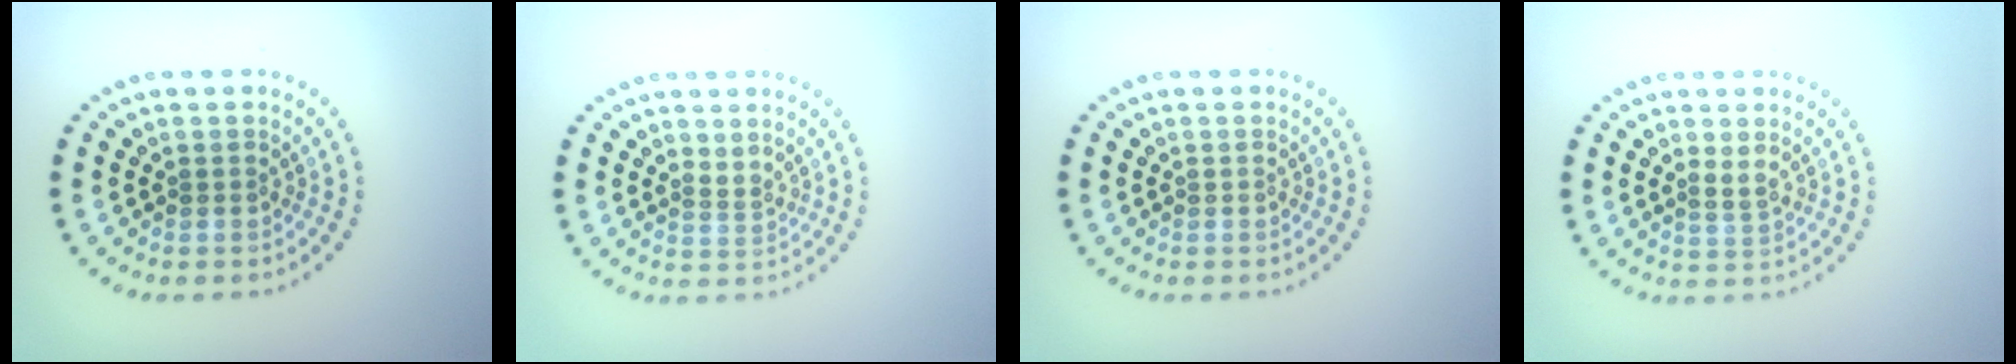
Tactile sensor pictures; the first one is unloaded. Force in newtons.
{"total": 1.0, "press": 0.4, "slide": 1.0}
{"total": 0.0}
{"total": 1.2, "press": 0.9, "slide": 0.9}